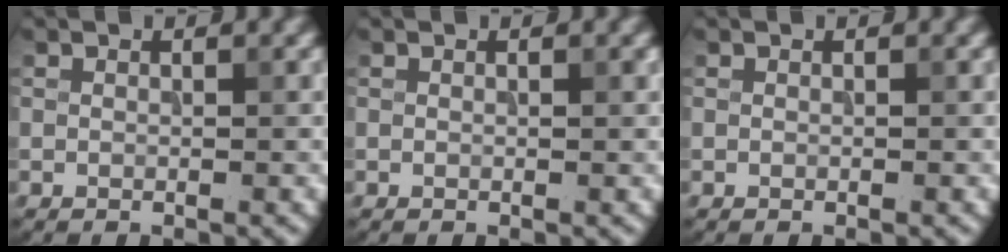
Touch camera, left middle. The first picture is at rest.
{"total": 0.0}
{"total": 0.0}